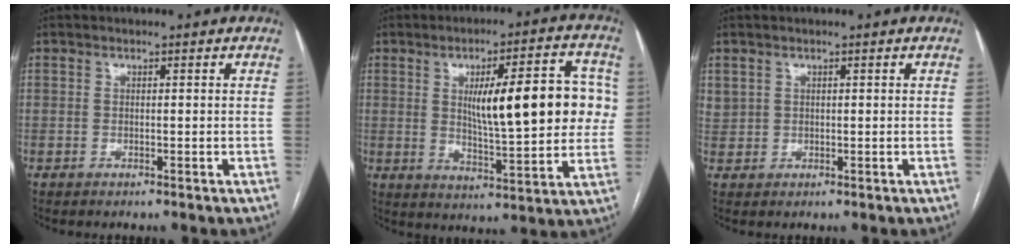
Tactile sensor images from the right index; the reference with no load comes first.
{"total": 16.3, "force": [2.4, 3.6, 15.7], "torque": [-0.217, 0.023, 0.040]}
{"total": 2.0, "force": [1.2, 1.6, 0.3], "torque": [0.004, 0.006, 0.022]}